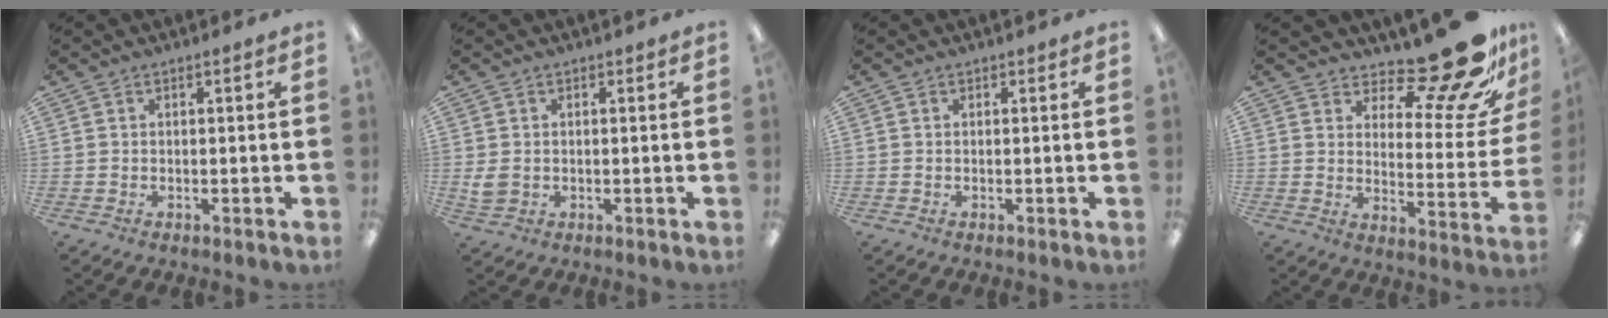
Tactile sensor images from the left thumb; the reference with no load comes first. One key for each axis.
{"total": 3.5, "fx": 0.5, "fy": 3.0, "fz": 1.7, "tx": -0.014, "ty": 0.000, "tz": 0.008}
{"total": 0.0}
{"total": 20.2, "fx": 16.4, "fy": 5.7, "fz": 10.4, "tx": -0.133, "ty": -0.126, "tz": 0.266}